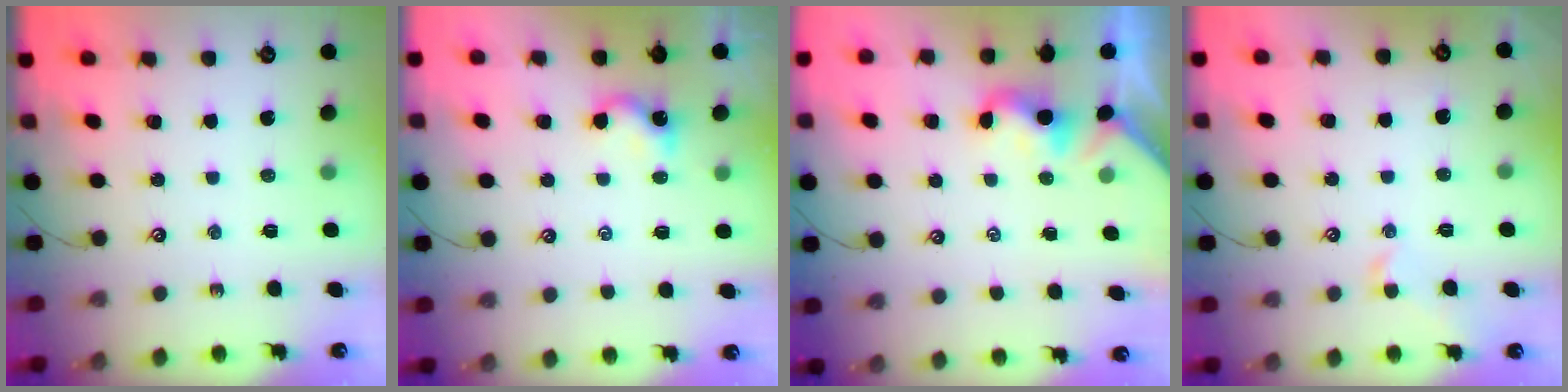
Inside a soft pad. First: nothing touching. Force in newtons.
{"total": 1.2, "press": 1.1, "slide": 0.2}
{"total": 1.8, "press": 1.8, "slide": 0.5}
{"total": 0.9, "press": 0.6, "slide": 0.7}